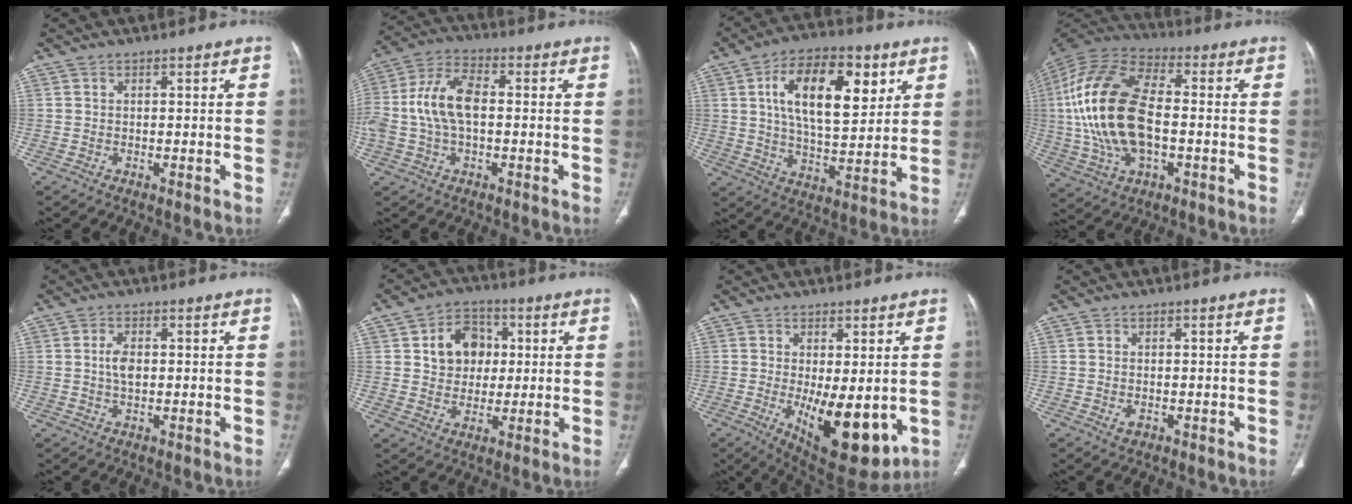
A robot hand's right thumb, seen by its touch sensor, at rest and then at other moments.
{"total": 11.6, "force": [-0.1, 6.6, 9.6], "torque": [-0.202, 0.034, -0.007]}
{"total": 18.0, "force": [6.2, 8.8, 14.5], "torque": [-0.203, -0.017, 0.103]}
{"total": 22.5, "force": [-0.9, 12.1, 19.0], "torque": [-0.399, 0.015, -0.017]}
{"total": 3.4, "force": [0.2, 2.0, 2.7], "torque": [-0.047, 0.003, 0.002]}
{"total": 10.0, "force": [2.1, 8.2, 5.4], "torque": [-0.047, 0.004, 0.031]}
{"total": 13.7, "force": [-2.4, 5.7, 12.2], "torque": [-0.169, -0.028, -0.015]}
{"total": 1.5, "force": [-0.5, 1.1, 0.9], "torque": [-0.015, 0.003, -0.004]}